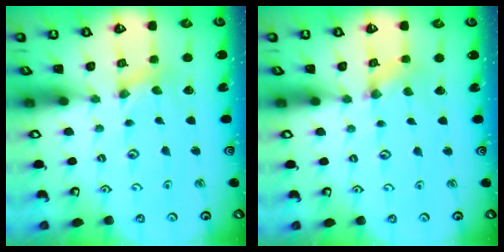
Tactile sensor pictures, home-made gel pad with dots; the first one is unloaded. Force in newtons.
{"total": 1.1, "press": 1.1, "slide": 0.1}